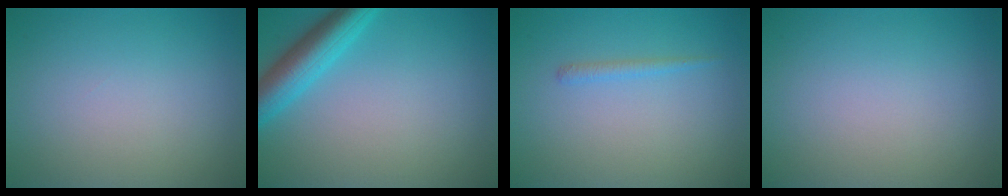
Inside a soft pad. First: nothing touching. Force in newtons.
{"total": 4.8, "press": 4.8, "slide": 0.2}
{"total": 0.9, "press": 0.9, "slide": 0.1}
{"total": 0.0}